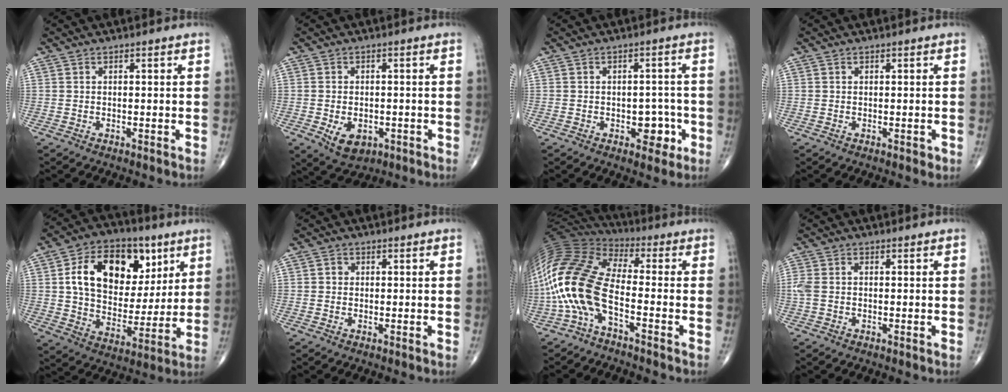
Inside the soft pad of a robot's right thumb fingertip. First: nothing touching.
{"total": 6.2, "force": [-2.0, 4.1, 4.2], "torque": [-0.057, 0.001, -0.019]}
{"total": 5.0, "force": [-1.8, 3.3, 3.4], "torque": [-0.013, 0.013, -0.021]}
{"total": 0.6, "force": [-0.1, 0.5, 0.4], "torque": [-0.005, 0.000, 0.000]}
{"total": 20.9, "force": [6.8, 13.9, 14.2], "torque": [-0.203, -0.010, 0.113]}
{"total": 1.2, "force": [0.0, 1.1, 0.4], "torque": [-0.002, 0.003, -0.001]}
{"total": 16.6, "force": [-4.8, 6.9, 14.3], "torque": [-0.321, 0.055, -0.105]}
{"total": 3.2, "force": [-0.1, 2.0, 2.4], "torque": [-0.075, 0.012, -0.002]}